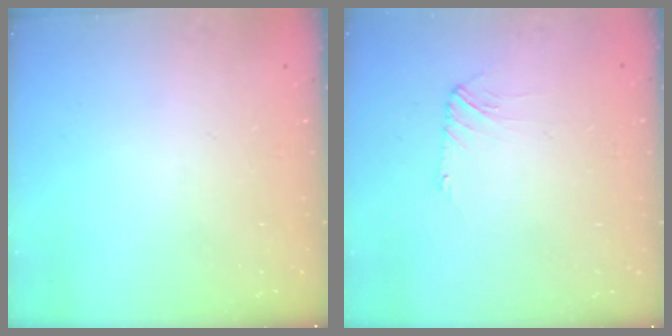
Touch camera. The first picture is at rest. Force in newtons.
{"total": 2.8, "press": 2.7, "slide": 0.5}